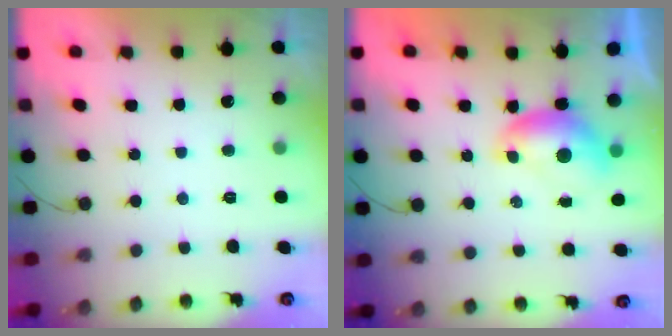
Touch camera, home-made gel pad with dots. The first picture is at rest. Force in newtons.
{"total": 6.1, "press": 6.1, "slide": 0.6}